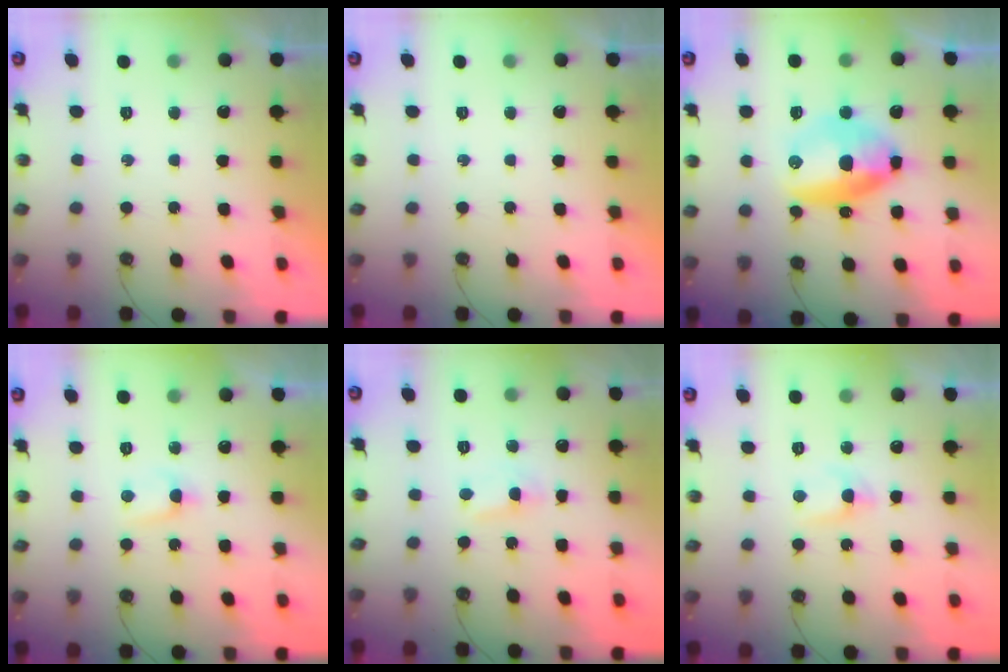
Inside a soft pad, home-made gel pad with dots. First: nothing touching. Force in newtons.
{"total": 0.0}
{"total": 12.3, "press": 12.3, "slide": 0.4}
{"total": 3.4, "press": 3.3, "slide": 0.5}
{"total": 4.8, "press": 1.8, "slide": 4.5}
{"total": 3.7, "press": 3.6, "slide": 0.6}